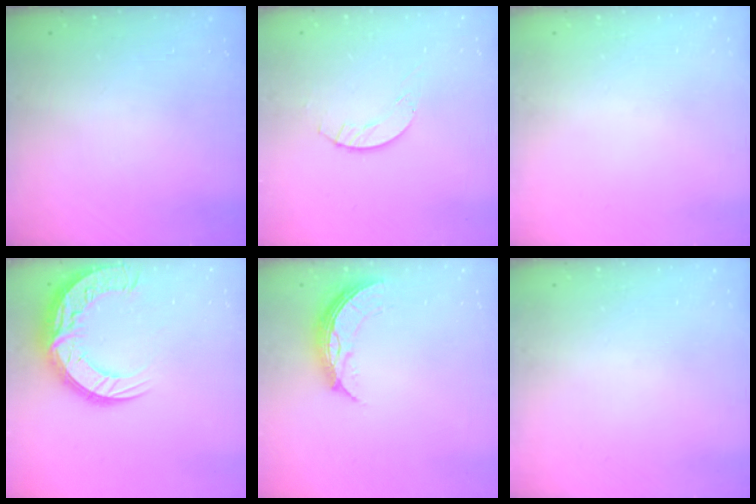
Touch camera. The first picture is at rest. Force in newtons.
{"total": 4.0, "press": 4.0, "slide": 0.4}
{"total": 0.0}
{"total": 18.8, "press": 18.7, "slide": 1.5}
{"total": 8.8, "press": 8.7, "slide": 0.6}
{"total": 0.0}